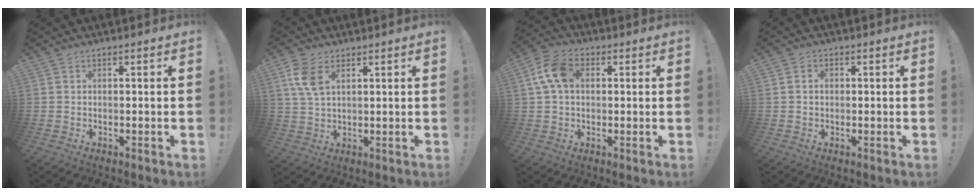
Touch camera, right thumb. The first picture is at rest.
{"total": 7.4, "force": [3.2, 4.1, 5.3], "torque": [-0.110, -0.006, 0.060]}
{"total": 10.0, "force": [1.9, 6.8, 7.0], "torque": [-0.137, 0.015, 0.042]}
{"total": 1.7, "force": [-0.2, 1.4, 0.9], "torque": [-0.012, 0.003, -0.005]}